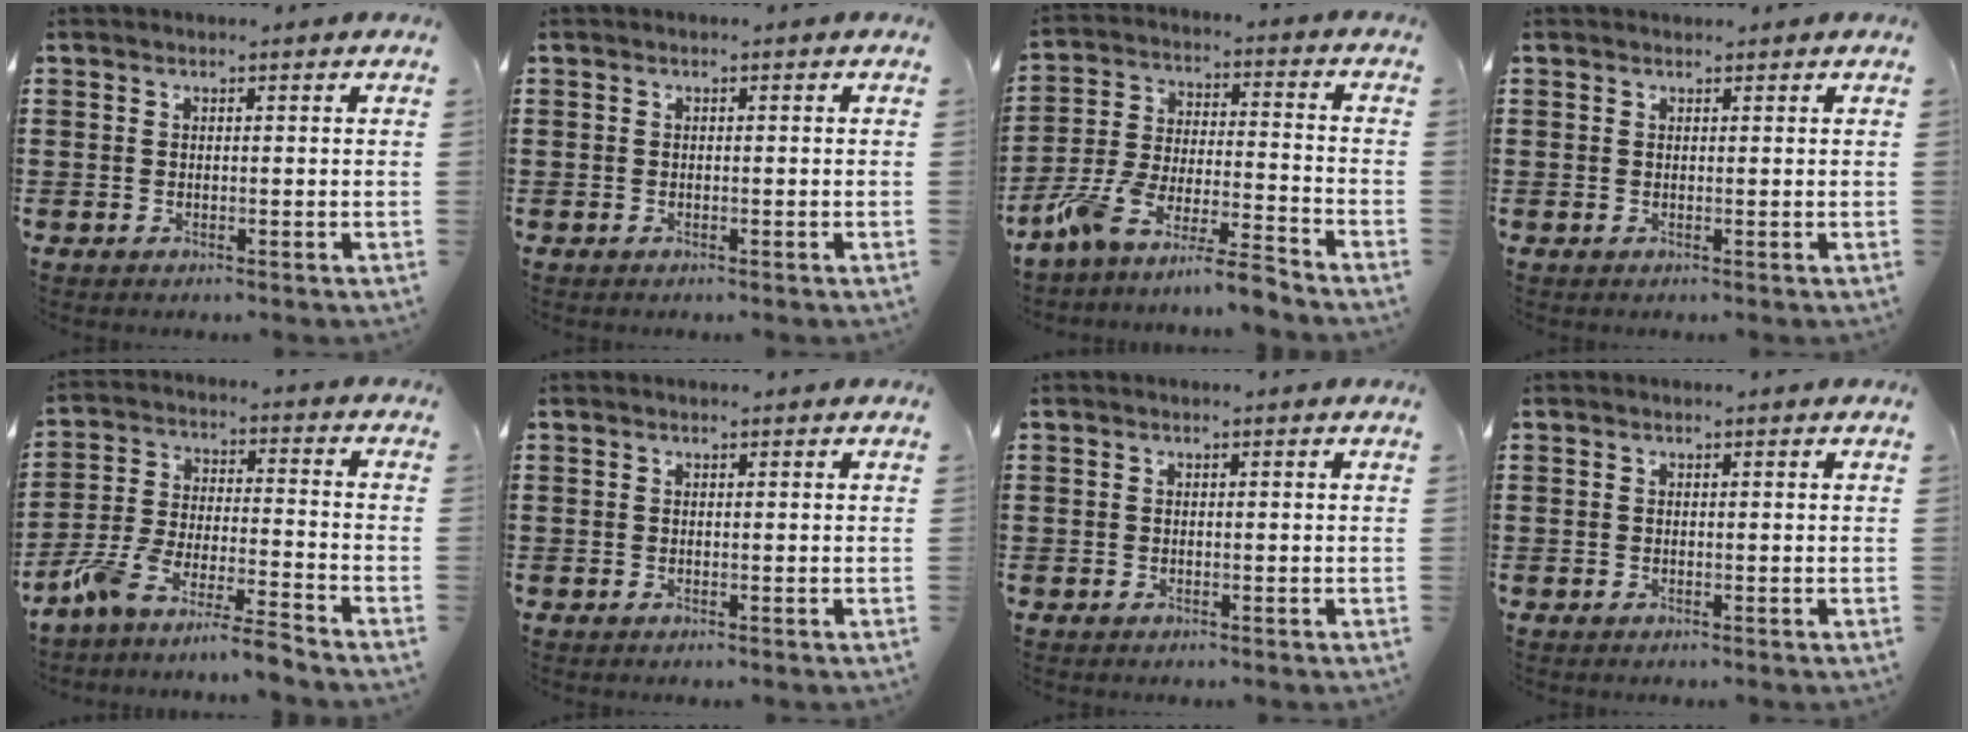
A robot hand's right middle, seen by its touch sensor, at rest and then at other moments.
{"total": 0.0}
{"total": 8.8, "force": [-8.2, -0.3, 3.2], "torque": [-0.075, -0.001, -0.167]}
{"total": 0.8, "force": [0.7, 0.4, -0.1], "torque": [0.009, -0.001, 0.011]}
{"total": 7.9, "force": [-7.4, -0.6, 2.7], "torque": [-0.061, -0.002, -0.149]}
{"total": 0.6, "force": [-0.6, 0.0, 0.0], "torque": [0.001, 0.001, -0.011]}
{"total": 0.0}
{"total": 0.0}